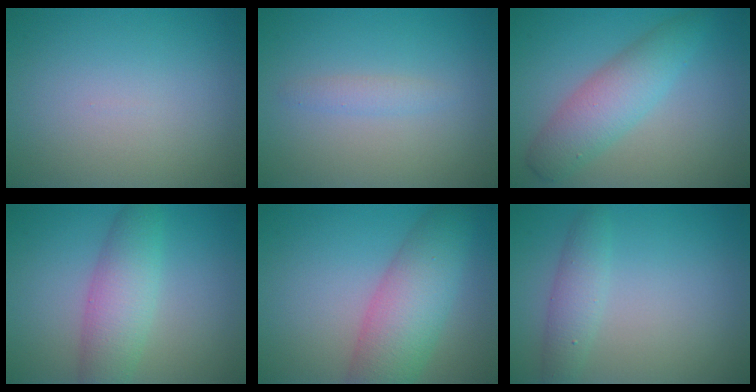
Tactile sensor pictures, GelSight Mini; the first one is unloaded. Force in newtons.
{"total": 1.2, "press": 1.2, "slide": 0.1}
{"total": 4.5, "press": 4.5, "slide": 0.1}
{"total": 4.6, "press": 4.6, "slide": 0.1}
{"total": 7.1, "press": 7.1, "slide": 0.1}
{"total": 2.4, "press": 2.4, "slide": 0.1}